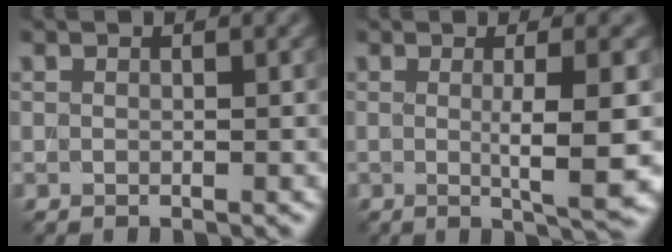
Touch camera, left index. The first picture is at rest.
{"total": 5.9, "force": [-0.3, 0.9, 5.8], "torque": [-0.086, -0.006, -0.001]}